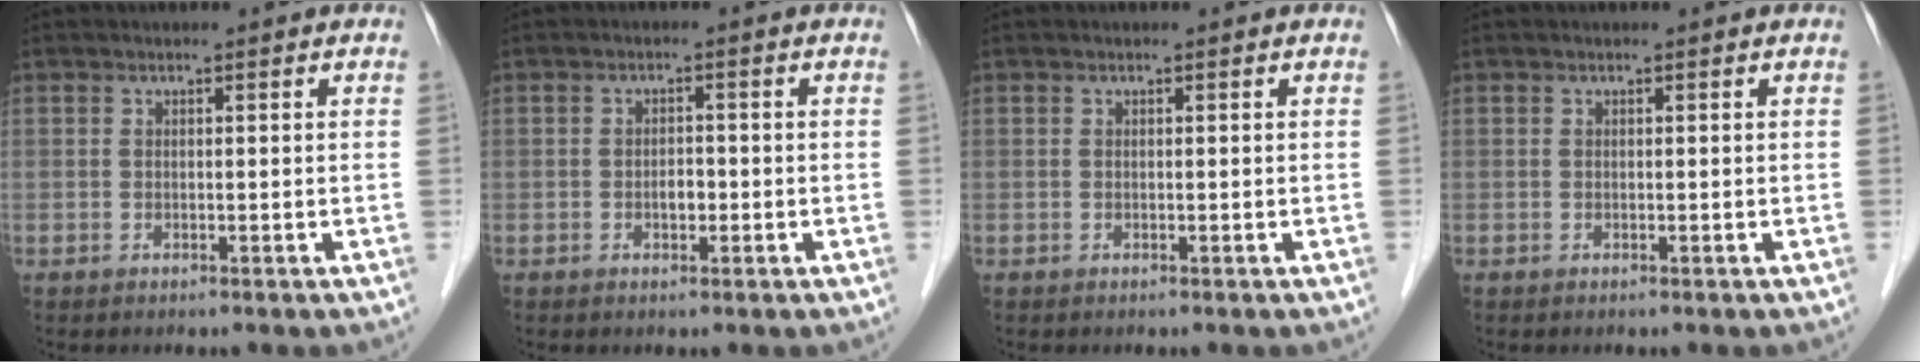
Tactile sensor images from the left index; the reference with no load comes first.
{"total": 1.8, "force": [-0.6, 1.0, 1.4], "torque": [-0.021, 0.004, -0.009]}
{"total": 0.0}
{"total": 0.0}